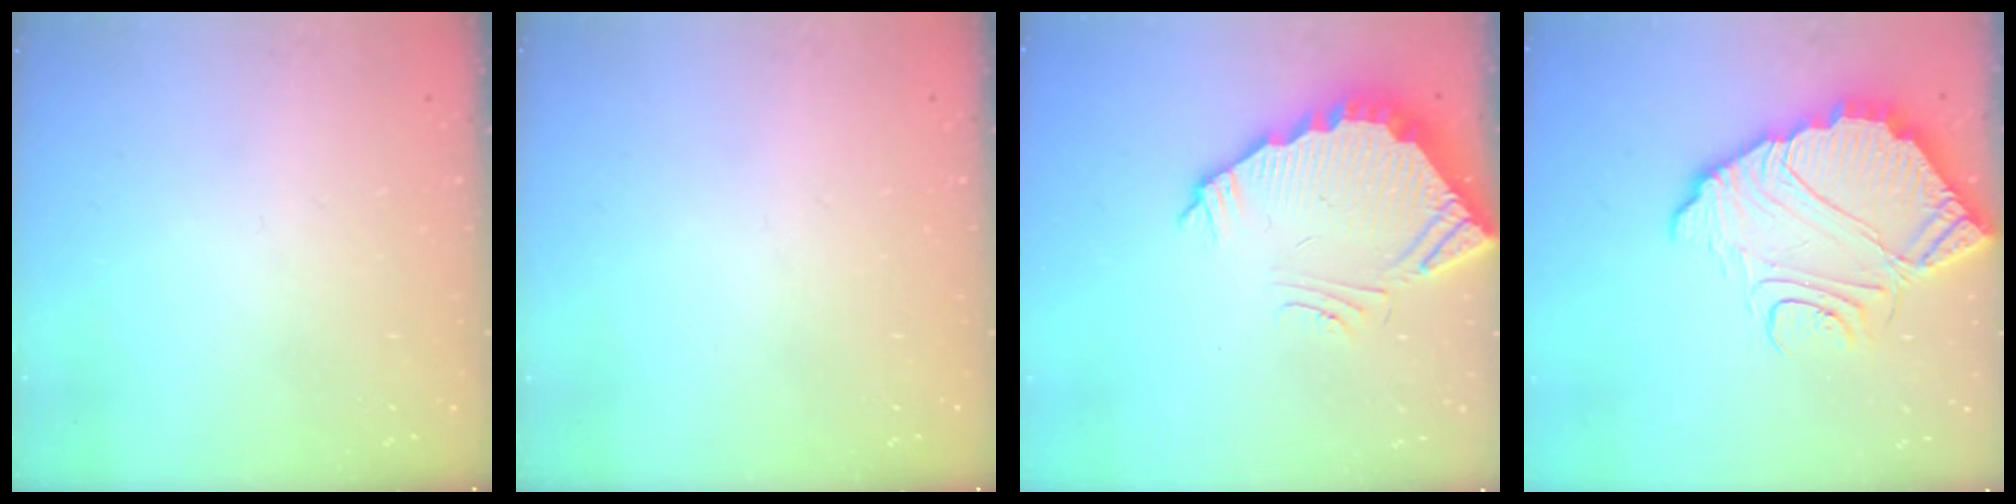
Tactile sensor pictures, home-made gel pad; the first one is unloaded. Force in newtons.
{"total": 0.0}
{"total": 4.6, "press": 4.6, "slide": 0.4}
{"total": 13.3, "press": 13.2, "slide": 1.0}